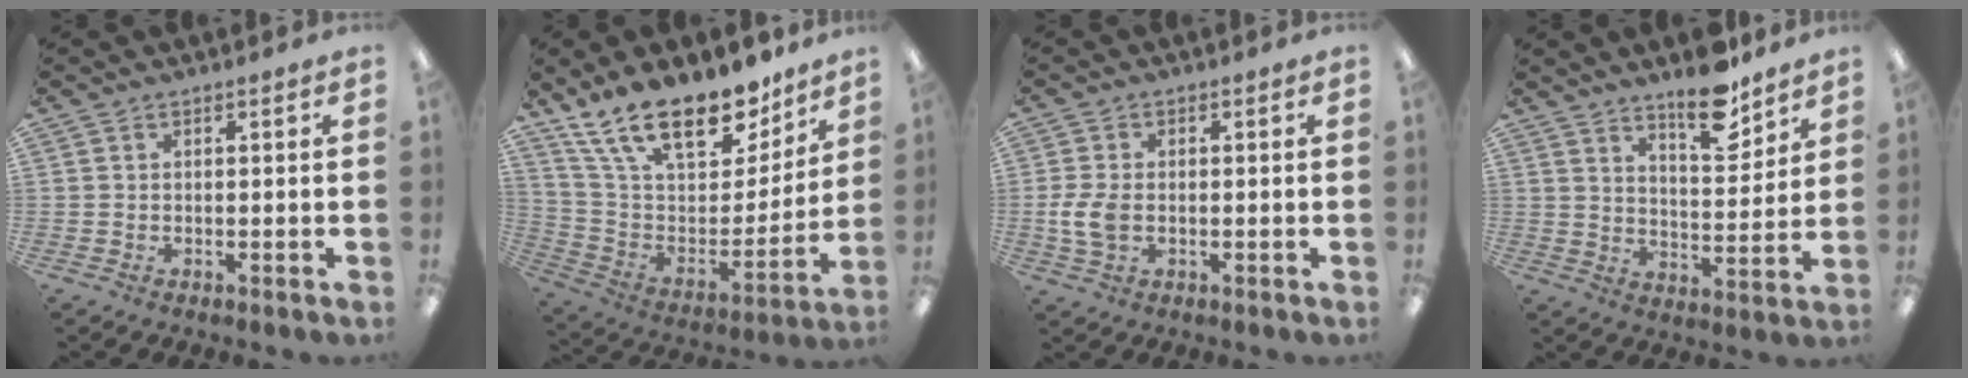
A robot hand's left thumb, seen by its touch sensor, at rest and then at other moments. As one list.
[{"total": 22.2, "force": [16.2, 9.6, 11.8], "torque": [-0.213, -0.105, 0.292]}, {"total": 6.0, "force": [-0.7, 3.9, 4.5], "torque": [-0.109, -0.003, -0.017]}, {"total": 12.7, "force": [10.0, 4.5, 6.5], "torque": [-0.083, -0.065, 0.172]}]